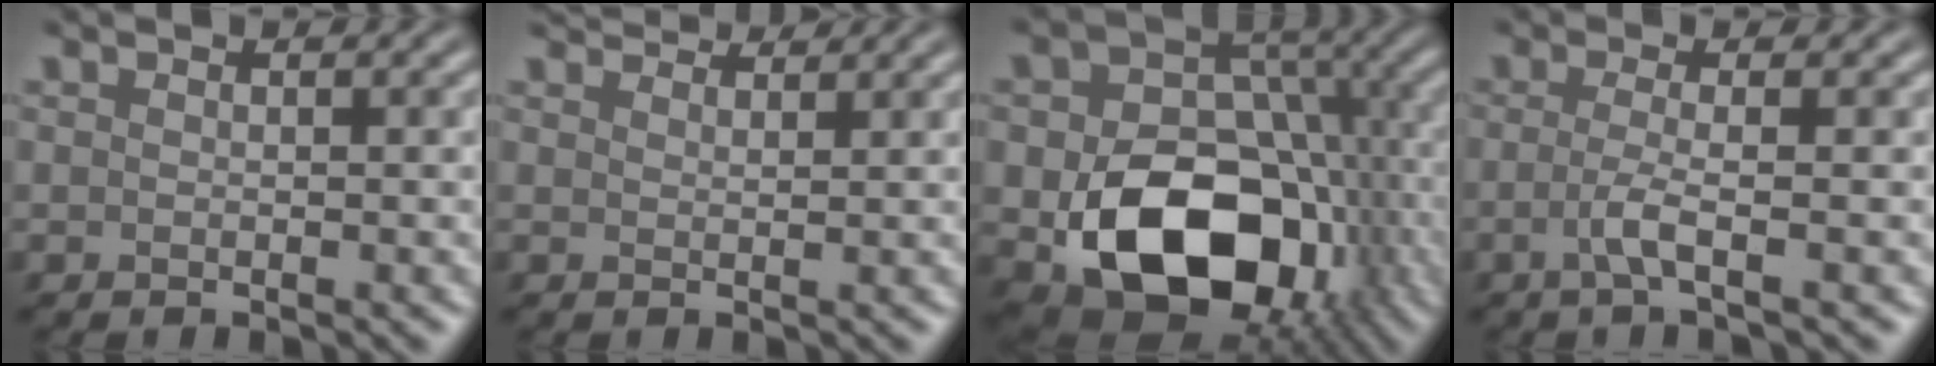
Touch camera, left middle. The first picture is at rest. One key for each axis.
{"total": 3.5, "fx": 3.4, "fy": 0.3, "fz": 0.9, "tx": -0.023, "ty": 0.007, "tz": 0.048}
{"total": 13.1, "fx": -3.7, "fy": 9.3, "fz": 8.5, "tx": -0.131, "ty": -0.021, "tz": -0.059}
{"total": 2.2, "fx": -0.6, "fy": 0.3, "fz": 2.1, "tx": -0.047, "ty": 0.000, "tz": -0.018}